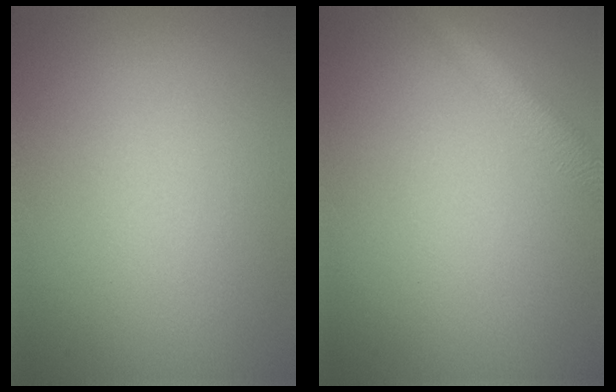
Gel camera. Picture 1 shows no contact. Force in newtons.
{"total": 2.6, "press": 2.6, "slide": 0.1}